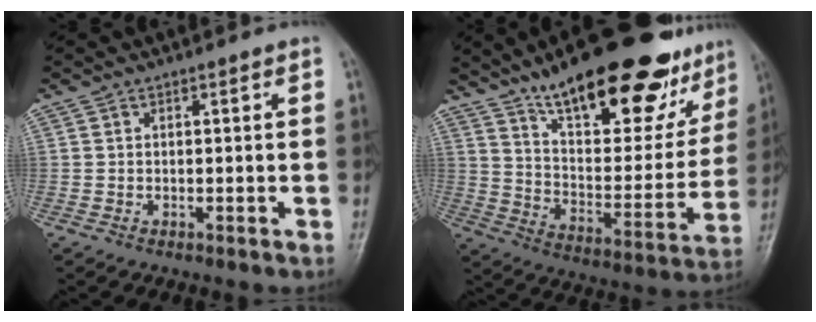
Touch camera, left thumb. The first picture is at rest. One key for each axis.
{"total": 28.8, "fx": 20.1, "fy": 9.9, "fz": 18.0, "tx": -0.221, "ty": -0.076, "tz": 0.303}